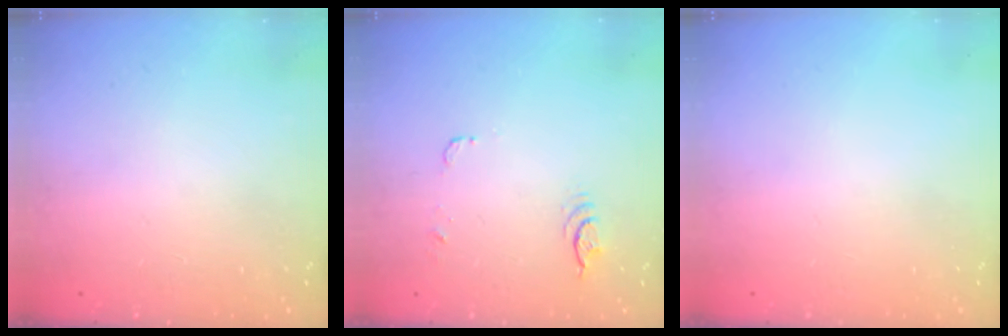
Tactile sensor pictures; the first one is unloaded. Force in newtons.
{"total": 14.3, "press": 5.9, "slide": 13.1}
{"total": 0.0}